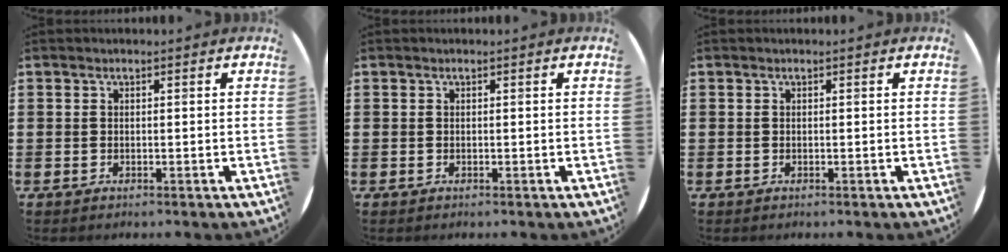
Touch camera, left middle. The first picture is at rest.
{"total": 0.0}
{"total": 0.0}